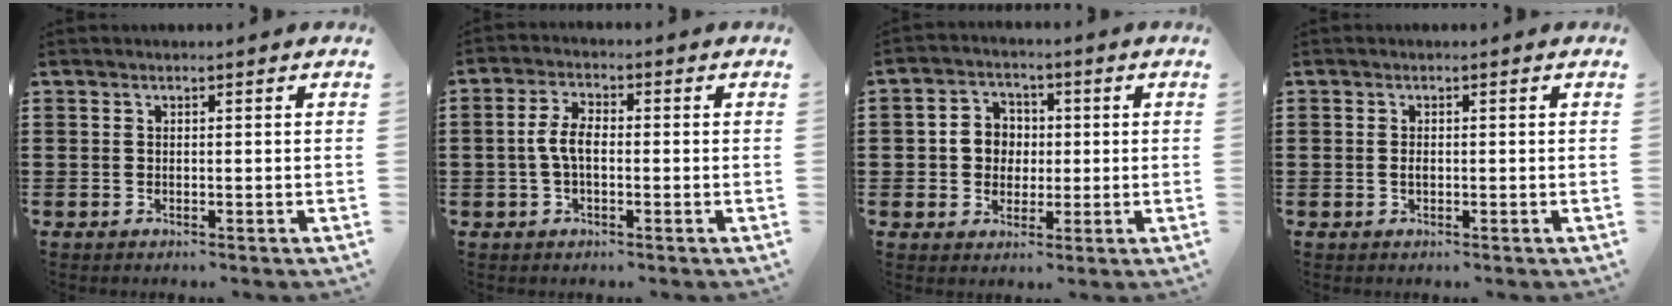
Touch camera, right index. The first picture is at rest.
{"total": 4.3, "force": [-0.5, 1.6, 4.0], "torque": [-0.088, -0.001, -0.014]}
{"total": 4.5, "force": [0.0, 4.3, 1.5], "torque": [-0.041, 0.015, -0.002]}
{"total": 0.9, "force": [-0.1, 0.4, 0.8], "torque": [-0.019, -0.001, -0.002]}